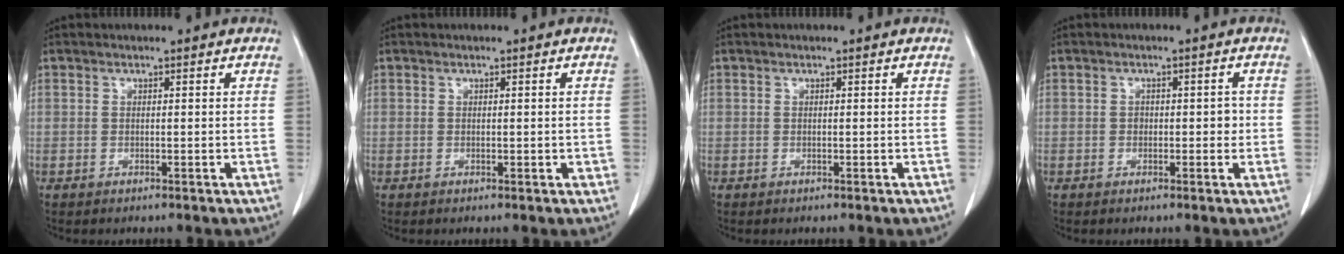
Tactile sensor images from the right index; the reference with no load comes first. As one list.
[{"total": 0.7, "force": [0.0, 0.4, 0.6], "torque": [-0.006, 0.000, 0.002]}, {"total": 0.0}, {"total": 2.1, "force": [-0.2, 1.3, 1.6], "torque": [-0.015, 0.007, -0.002]}]